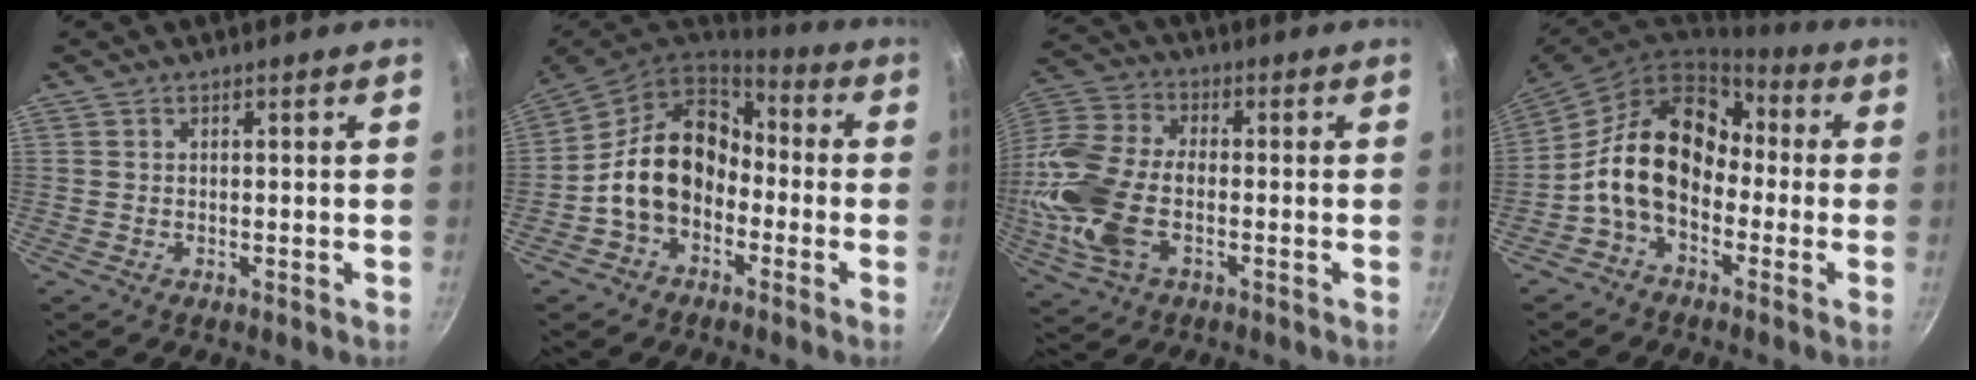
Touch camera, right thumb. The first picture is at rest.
{"total": 14.9, "force": [-2.7, 11.2, 9.4], "torque": [-0.133, 0.050, -0.063]}
{"total": 17.2, "force": [-3.2, 9.9, 13.6], "torque": [-0.289, 0.022, -0.073]}
{"total": 16.0, "force": [-1.9, 11.4, 11.1], "torque": [-0.170, 0.053, -0.053]}